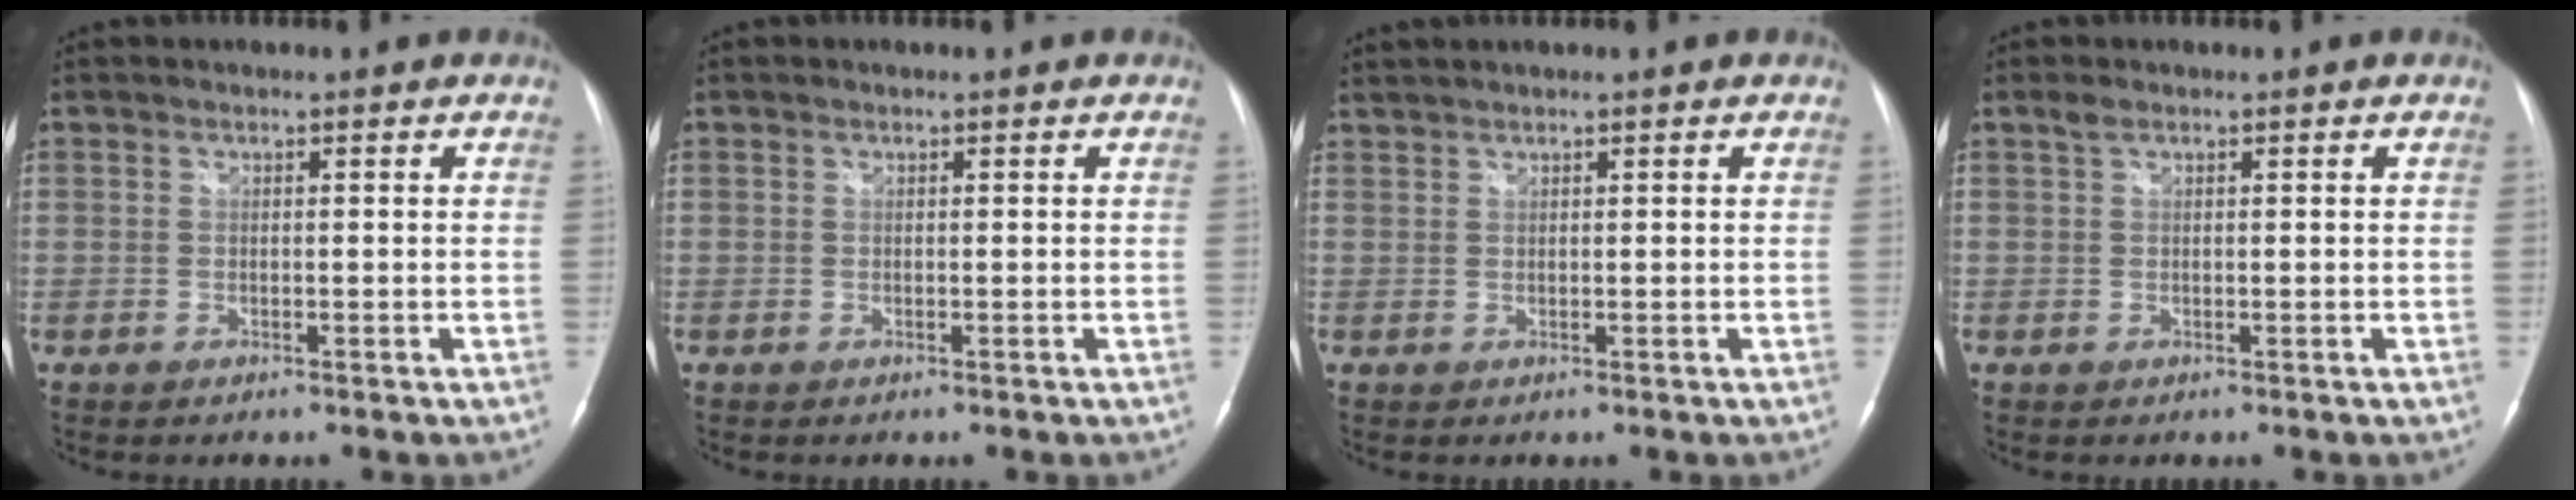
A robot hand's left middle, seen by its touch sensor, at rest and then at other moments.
{"total": 0.0}
{"total": 1.4, "force": [1.3, -0.1, 0.4], "torque": [-0.011, 0.012, 0.031]}
{"total": 1.0, "force": [0.6, 0.5, 0.5], "torque": [-0.014, 0.012, 0.013]}